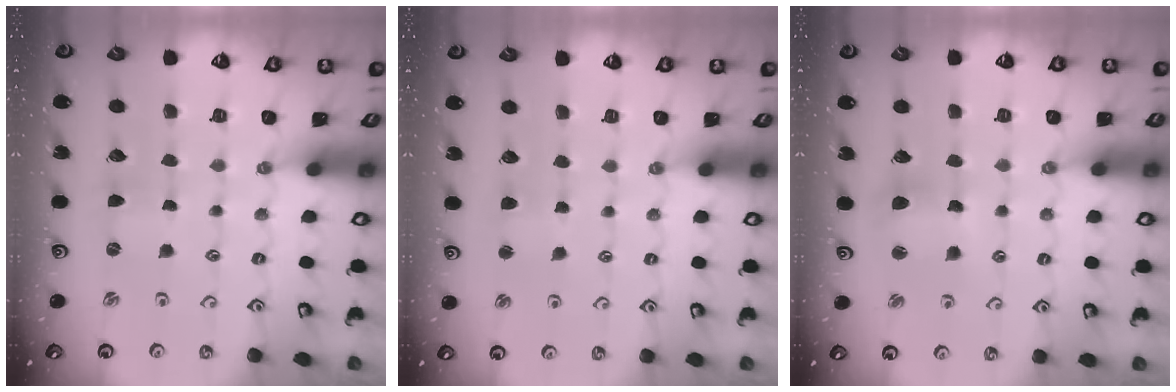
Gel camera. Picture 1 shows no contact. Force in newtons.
{"total": 2.0, "press": 1.9, "slide": 0.6}
{"total": 7.3, "press": 7.2, "slide": 1.0}